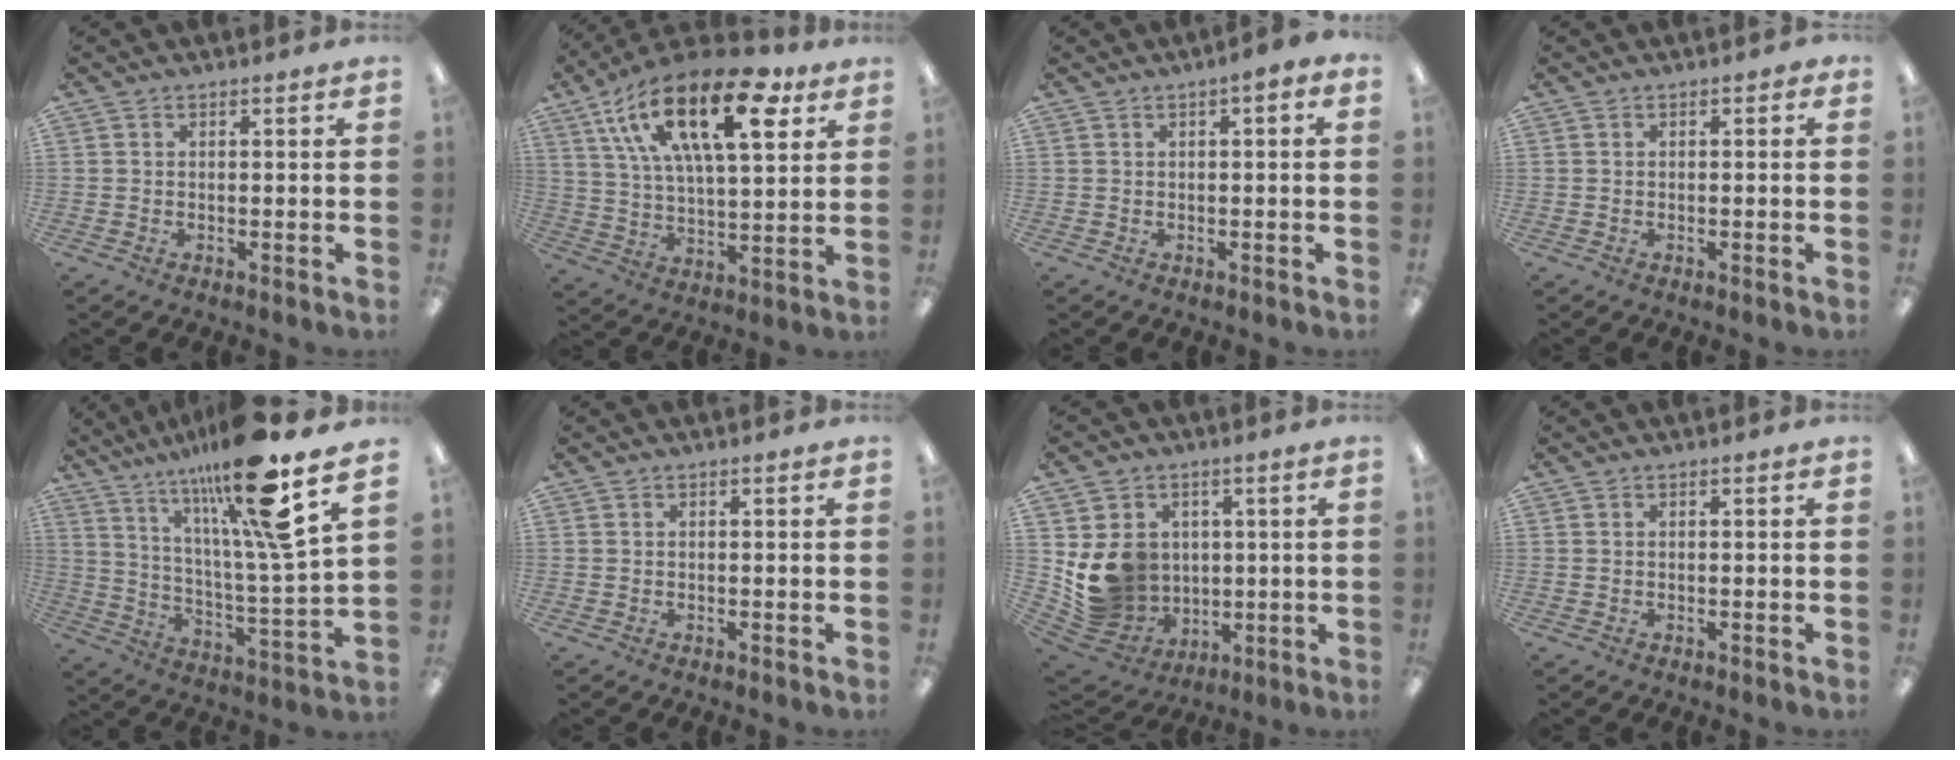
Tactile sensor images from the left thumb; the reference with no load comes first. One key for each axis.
{"total": 24.2, "fx": 12.1, "fy": 10.7, "fz": 18.0, "tx": -0.309, "ty": -0.044, "tz": 0.201}
{"total": 2.0, "fx": 0.2, "fy": 0.6, "fz": 1.9, "tx": -0.036, "ty": 0.007, "tz": 0.002}
{"total": 0.6, "fx": -0.3, "fy": 0.4, "fz": 0.2, "tx": -0.004, "ty": 0.002, "tz": -0.007}
{"total": 21.8, "fx": 15.8, "fy": 2.0, "fz": 14.8, "tx": -0.262, "ty": -0.088, "tz": 0.244}
{"total": 0.0}
{"total": 11.5, "fx": 2.1, "fy": 10.8, "fz": 3.4, "tx": -0.089, "ty": -0.021, "tz": 0.055}
{"total": 0.0}